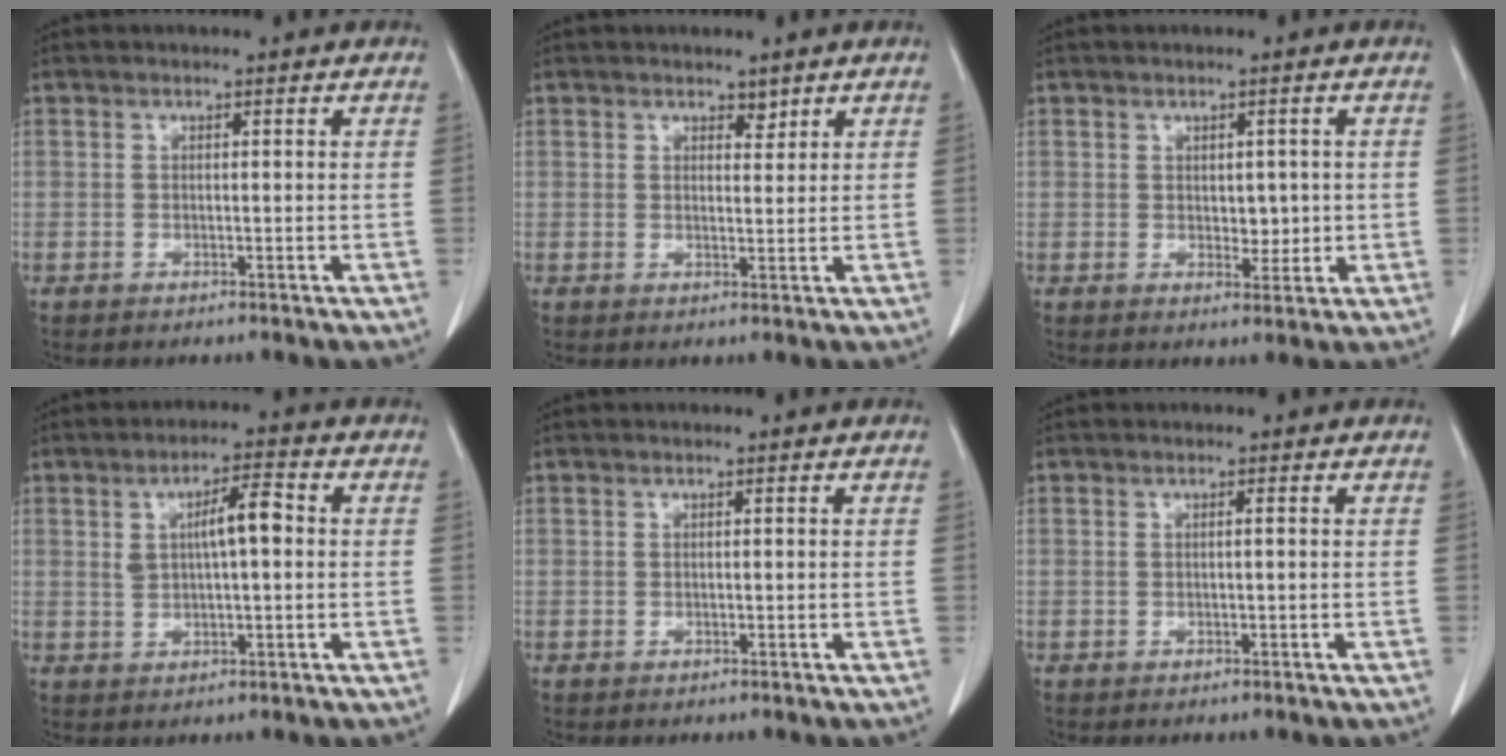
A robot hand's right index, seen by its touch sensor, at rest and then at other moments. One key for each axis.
{"total": 2.1, "fx": 1.5, "fy": 1.2, "fz": 0.8, "tx": -0.016, "ty": 0.001, "tz": 0.028}
{"total": 4.0, "fx": 0.1, "fy": 2.4, "fz": 3.1, "tx": -0.047, "ty": 0.005, "tz": 0.013}
{"total": 6.6, "fx": 1.1, "fy": 1.9, "fz": 6.2, "tx": -0.110, "ty": 0.017, "tz": 0.024}
{"total": 0.0}
{"total": 0.8, "fx": 0.0, "fy": 0.2, "fz": 0.7, "tx": -0.019, "ty": 0.003, "tz": 0.003}